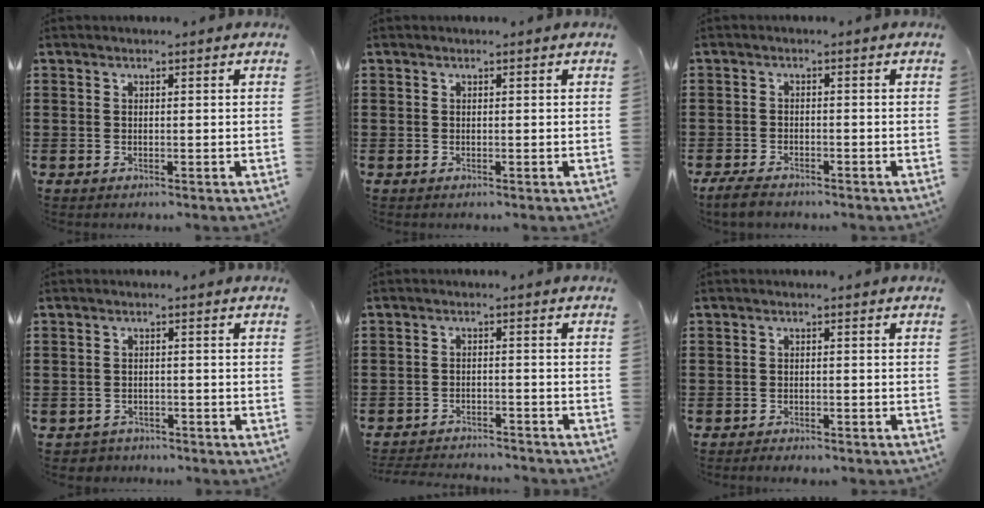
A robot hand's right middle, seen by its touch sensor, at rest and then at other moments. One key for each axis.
{"total": 0.0}
{"total": 2.5, "fx": -2.2, "fy": 0.7, "fz": 1.1, "tx": -0.035, "ty": -0.001, "tz": -0.049}
{"total": 1.3, "fx": -1.2, "fy": 0.5, "fz": -0.2, "tx": -0.002, "ty": 0.002, "tz": -0.030}
{"total": 2.9, "fx": -2.9, "fy": 0.2, "fz": 0.0, "tx": -0.005, "ty": 0.000, "tz": -0.062}
{"total": 1.1, "fx": -1.1, "fy": 0.1, "fz": 0.0, "tx": -0.004, "ty": 0.002, "tz": -0.023}